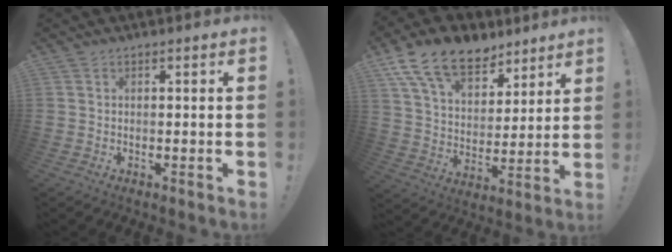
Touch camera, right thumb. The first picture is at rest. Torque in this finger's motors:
{"motor_torque": [0.70, 2.79, 0.41, 0.14, 0.15]}